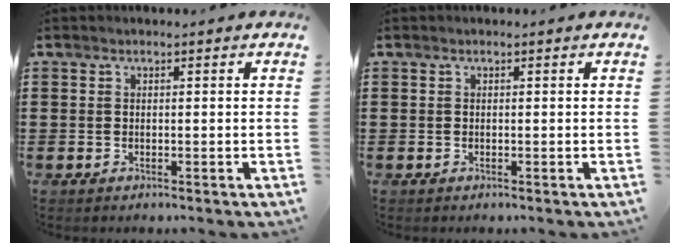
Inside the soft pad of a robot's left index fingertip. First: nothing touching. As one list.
[{"total": 0.0}]